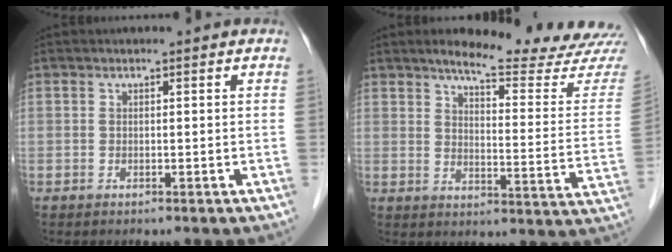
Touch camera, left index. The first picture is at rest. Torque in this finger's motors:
{"motor_torque": [0.55, -0.64, 0.28, 0.03]}